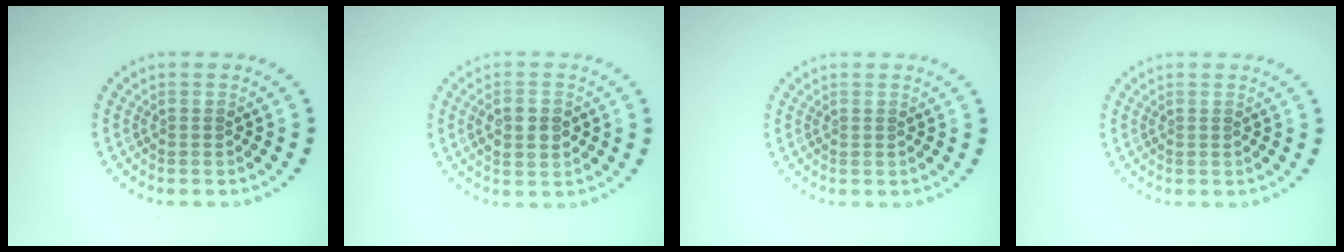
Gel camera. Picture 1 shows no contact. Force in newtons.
{"total": 3.2, "press": 3.2, "slide": 0.5}
{"total": 0.0}
{"total": 0.0}